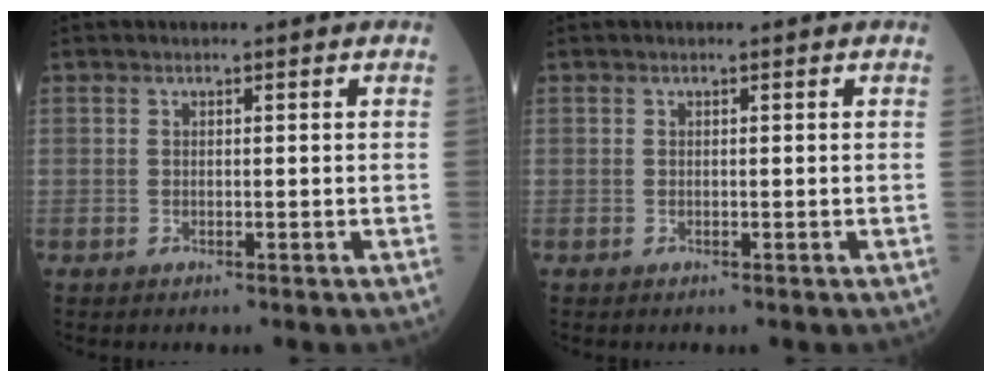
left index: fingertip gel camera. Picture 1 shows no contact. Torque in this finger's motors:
{"motor_torque": [-0.02, 0.01, 0.00, 0.00]}